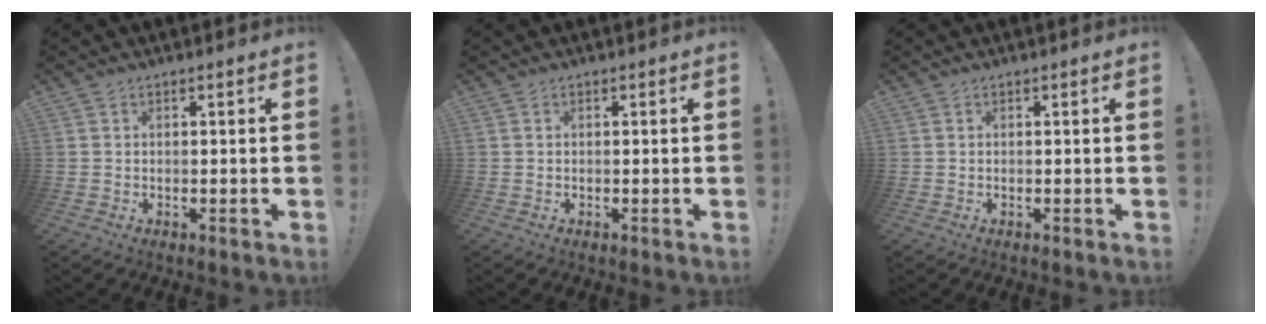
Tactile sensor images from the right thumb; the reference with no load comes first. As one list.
[{"total": 0.0}, {"total": 0.0}]